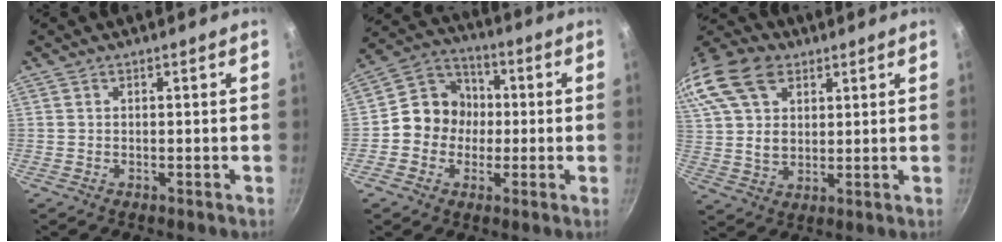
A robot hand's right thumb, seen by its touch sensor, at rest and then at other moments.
{"total": 10.5, "force": [-0.9, 9.6, 4.3], "torque": [-0.029, 0.025, -0.037]}
{"total": 23.8, "force": [11.0, 16.0, 13.7], "torque": [-0.315, 0.033, 0.201]}